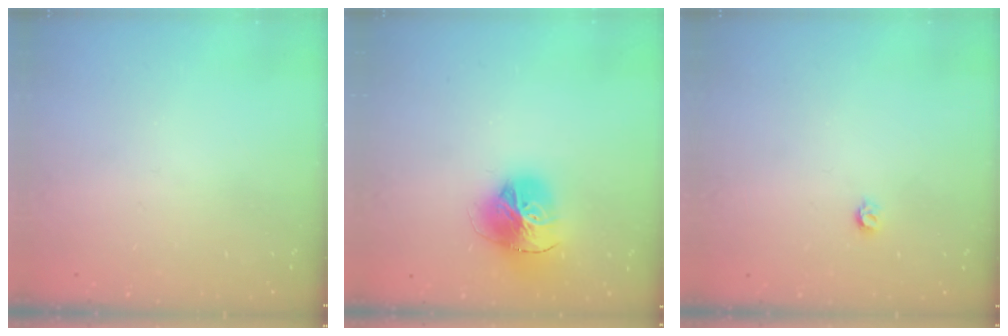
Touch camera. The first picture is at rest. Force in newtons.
{"total": 17.3, "press": 17.2, "slide": 1.8}
{"total": 3.2, "press": 3.2, "slide": 0.5}